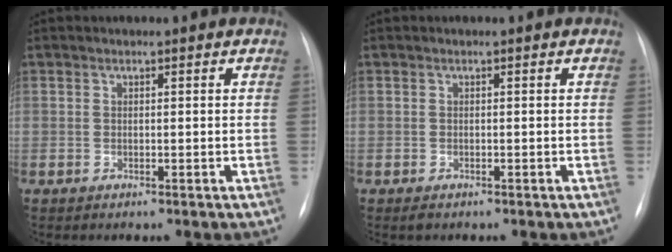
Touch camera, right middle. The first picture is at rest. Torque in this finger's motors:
{"motor_torque": [0.45, -0.21, 0.00, 0.02]}